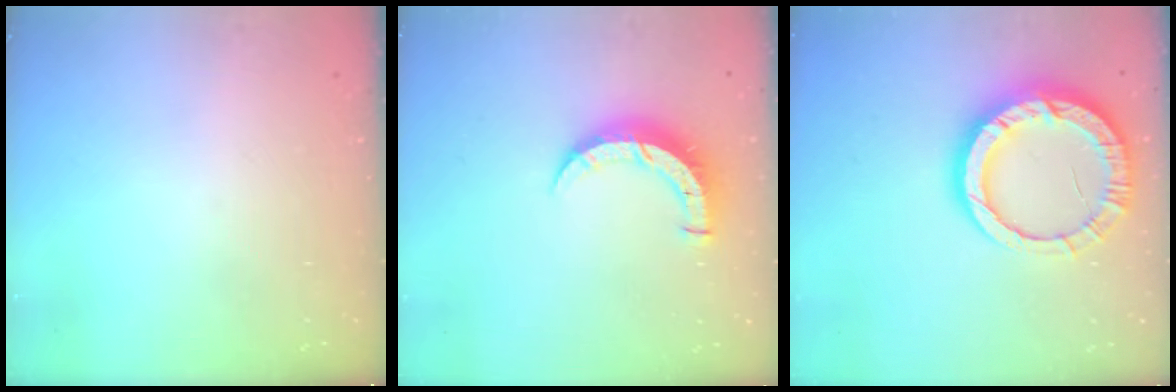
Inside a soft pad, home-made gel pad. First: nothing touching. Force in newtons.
{"total": 7.9, "press": 7.8, "slide": 0.8}
{"total": 15.6, "press": 15.5, "slide": 1.6}